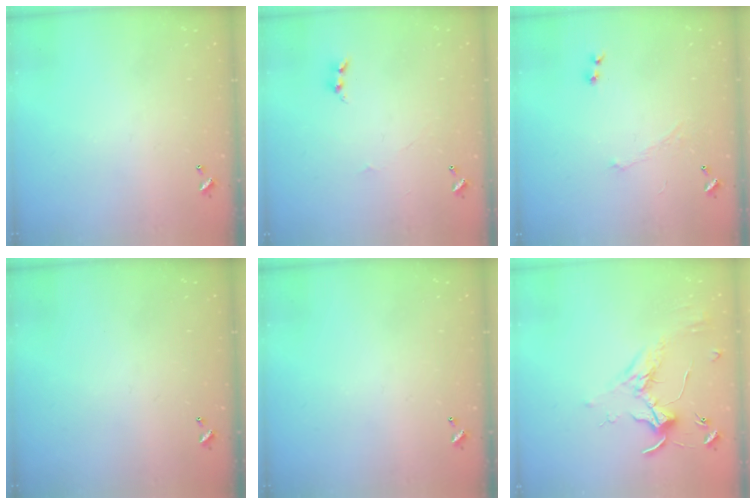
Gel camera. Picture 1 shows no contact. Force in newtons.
{"total": 2.1, "press": 2.0, "slide": 0.5}
{"total": 1.2, "press": 1.0, "slide": 0.8}
{"total": 0.0}
{"total": 0.0}
{"total": 1.8, "press": 1.8, "slide": 0.4}